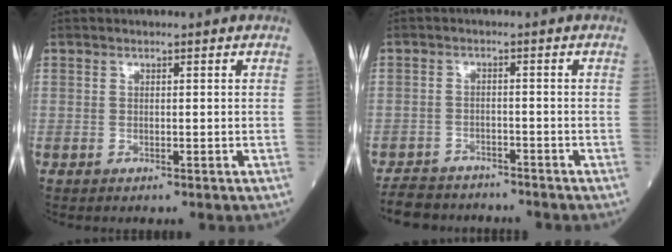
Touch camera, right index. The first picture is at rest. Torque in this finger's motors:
{"motor_torque": [-0.14, -0.15, -0.70, -0.21]}